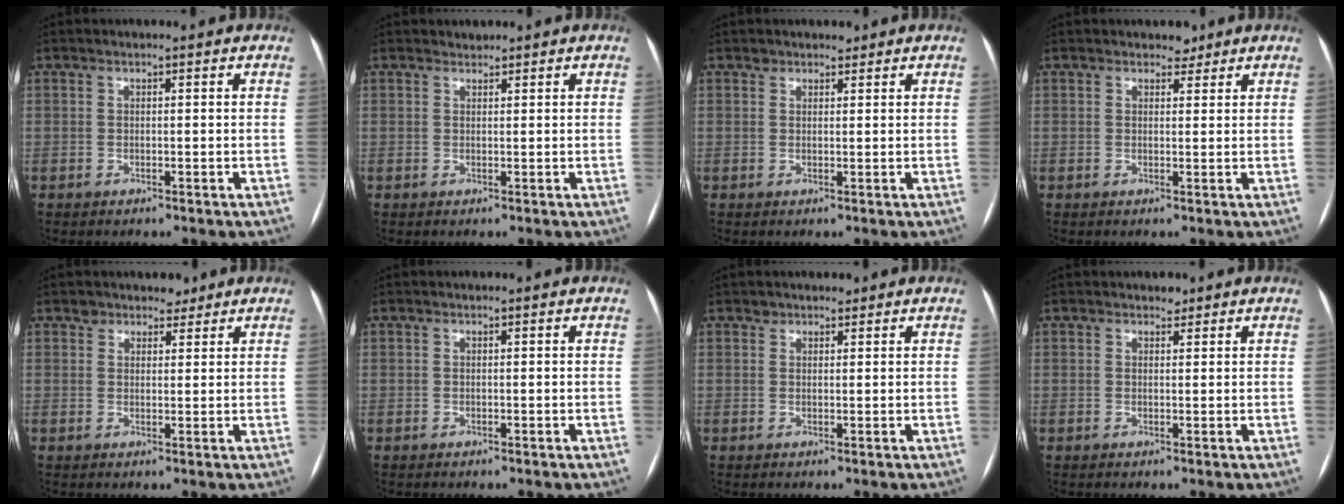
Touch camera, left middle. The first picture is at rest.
{"total": 0.7, "force": [0.7, 0.3, -0.2], "torque": [-0.003, 0.004, 0.011]}
{"total": 1.5, "force": [1.1, 0.9, 0.0], "torque": [0.006, 0.000, 0.012]}
{"total": 1.8, "force": [1.4, 1.1, 0.2], "torque": [0.000, -0.002, 0.017]}
{"total": 2.0, "force": [1.6, 1.2, 0.0], "torque": [0.008, 0.000, 0.018]}
{"total": 0.0}
{"total": 1.4, "force": [1.0, 0.9, -0.1], "torque": [0.010, 0.001, 0.011]}
{"total": 1.1, "force": [0.9, 0.6, 0.2], "torque": [-0.003, -0.003, 0.012]}